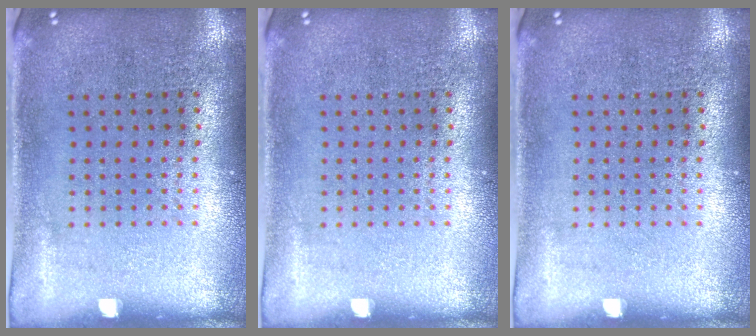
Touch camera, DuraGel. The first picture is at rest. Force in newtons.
{"total": 0.0}
{"total": 0.0}